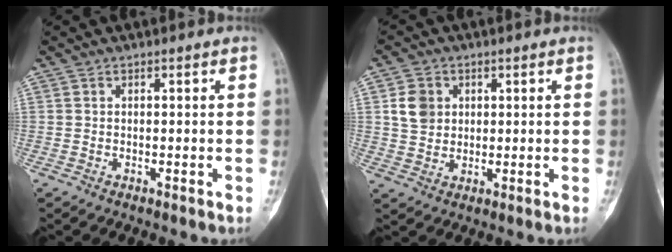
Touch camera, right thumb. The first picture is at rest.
{"total": 5.8, "force": [1.5, 4.8, 2.7], "torque": [-0.032, -0.004, 0.028]}